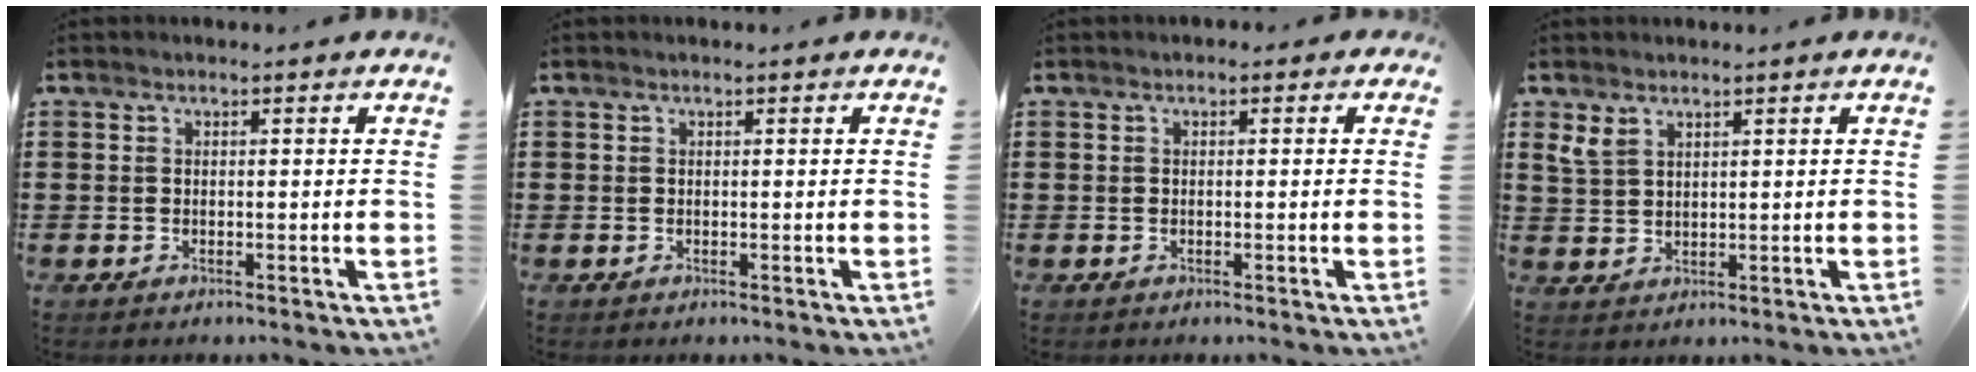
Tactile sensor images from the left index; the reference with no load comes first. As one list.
[{"total": 0.0}, {"total": 0.7, "force": [-0.1, 0.6, 0.4], "torque": [-0.009, 0.003, -0.003]}, {"total": 2.9, "force": [2.1, 1.7, 1.2], "torque": [-0.030, 0.004, 0.040]}]